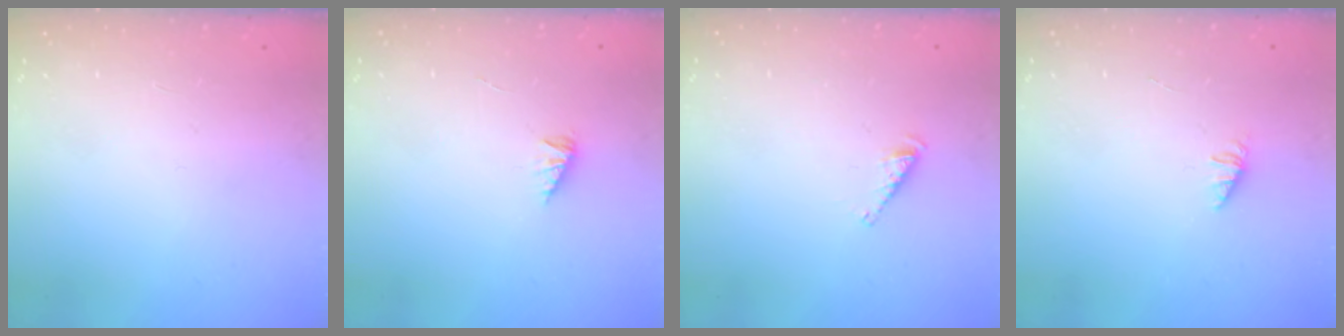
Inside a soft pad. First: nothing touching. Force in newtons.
{"total": 2.2, "press": 2.2, "slide": 0.5}
{"total": 2.3, "press": 2.2, "slide": 0.4}
{"total": 1.8, "press": 1.7, "slide": 0.4}